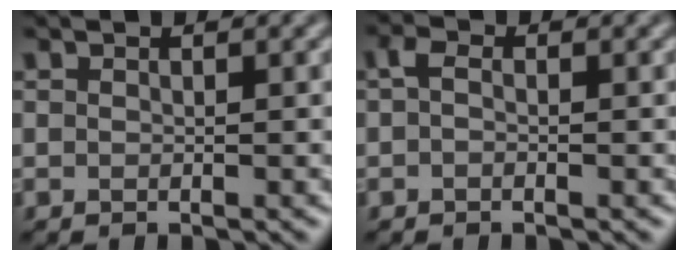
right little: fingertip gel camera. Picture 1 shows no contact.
{"total": 1.3, "force": [-0.1, 0.8, 1.0], "torque": [-0.027, 0.008, -0.008]}